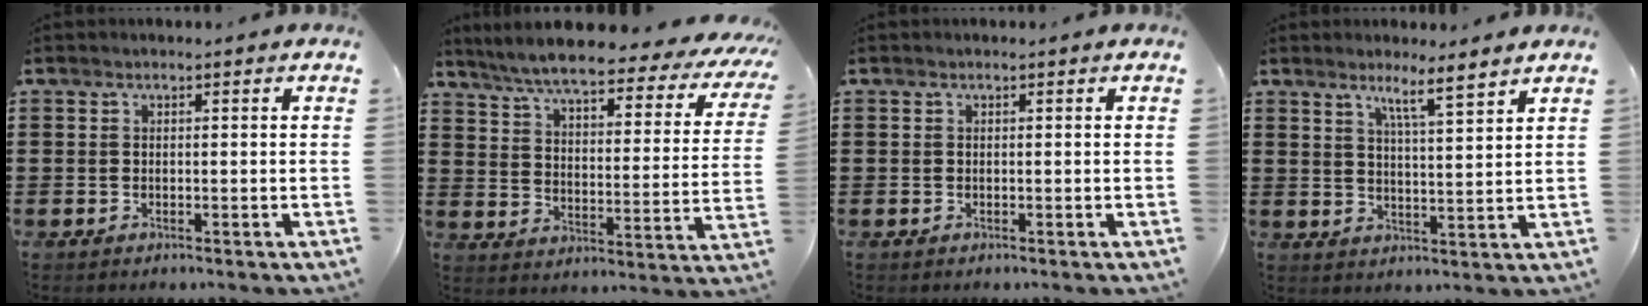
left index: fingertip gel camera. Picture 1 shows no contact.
{"total": 7.4, "force": [6.4, 0.4, 3.6], "torque": [-0.098, -0.040, 0.107]}
{"total": 0.0}
{"total": 5.3, "force": [4.2, -0.4, 3.2], "torque": [-0.058, -0.020, 0.068]}